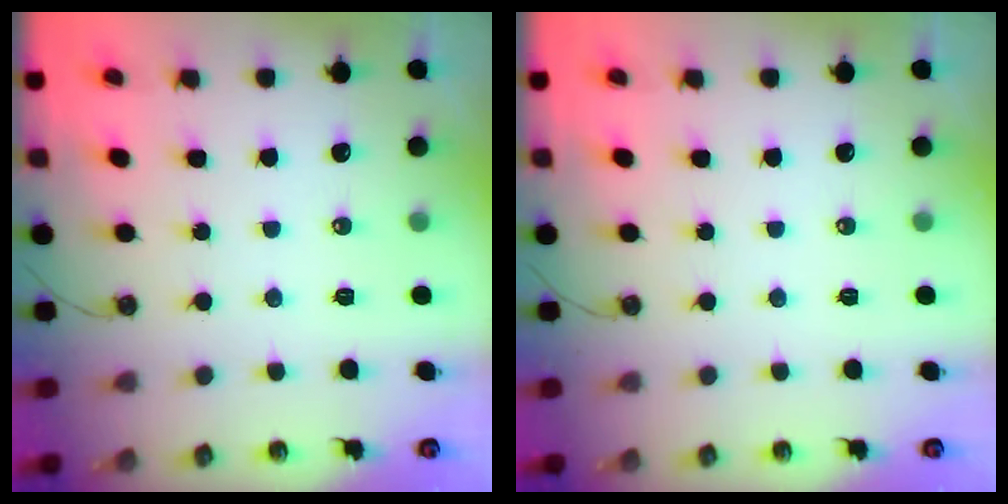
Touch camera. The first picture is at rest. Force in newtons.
{"total": 0.0}